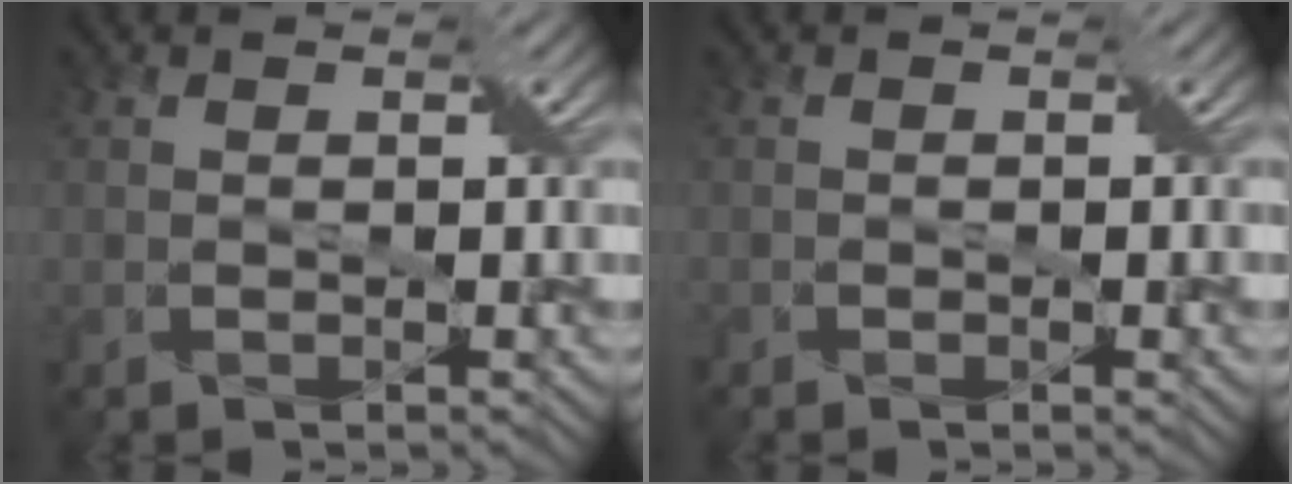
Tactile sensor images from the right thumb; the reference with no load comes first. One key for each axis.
{"total": 1.3, "fx": -0.7, "fy": 0.6, "fz": 0.9, "tx": -0.013, "ty": 0.000, "tz": -0.012}